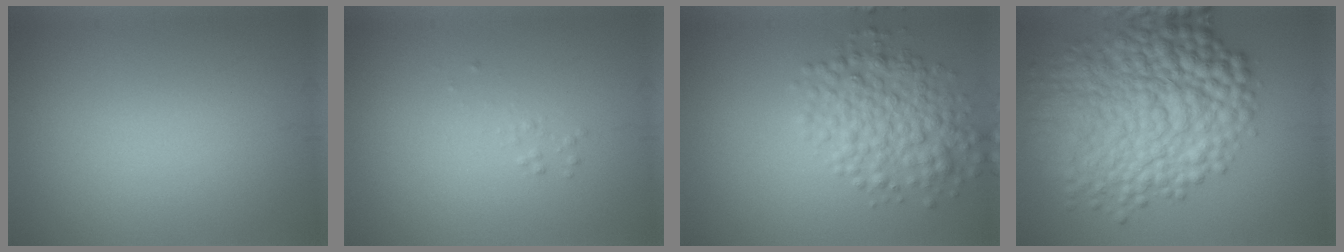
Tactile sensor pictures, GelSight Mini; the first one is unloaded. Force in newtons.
{"total": 0.5, "press": 0.5, "slide": 0.0}
{"total": 5.1, "press": 5.1, "slide": 0.1}
{"total": 12.1, "press": 12.1, "slide": 0.1}